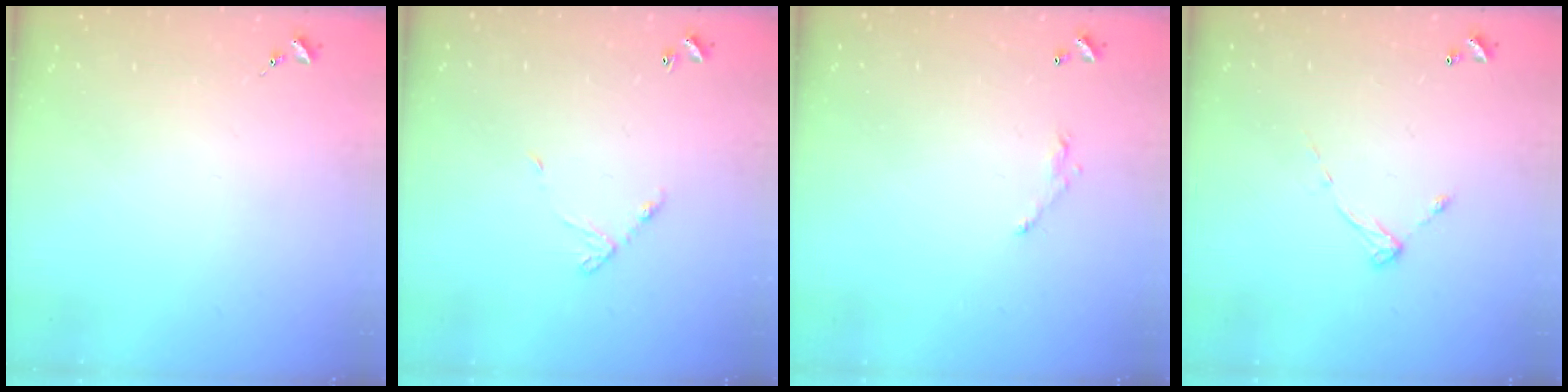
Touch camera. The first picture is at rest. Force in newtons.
{"total": 6.2, "press": 6.2, "slide": 0.4}
{"total": 6.0, "press": 6.0, "slide": 0.4}
{"total": 6.9, "press": 6.9, "slide": 0.5}